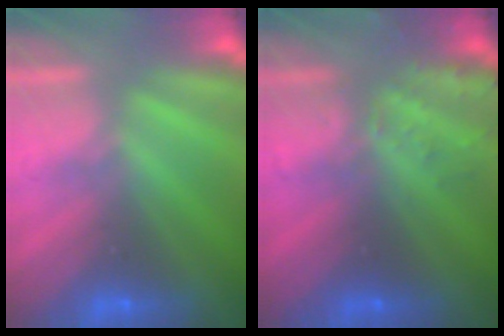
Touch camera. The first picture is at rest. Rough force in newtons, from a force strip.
{"total": 3.2}